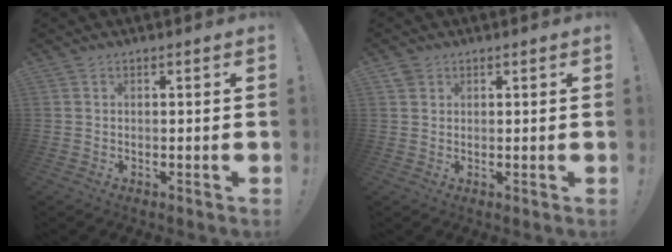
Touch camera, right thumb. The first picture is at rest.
{"total": 2.0, "force": [1.4, 1.3, 0.5], "torque": [-0.008, -0.003, 0.026]}